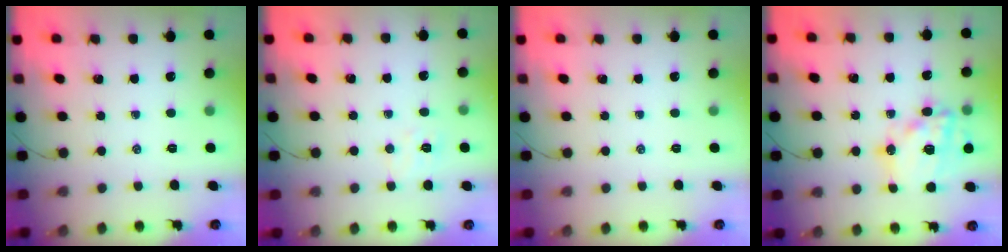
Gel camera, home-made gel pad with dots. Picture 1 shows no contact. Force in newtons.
{"total": 5.5, "press": 5.3, "slide": 1.3}
{"total": 0.0}
{"total": 18.0, "press": 17.6, "slide": 3.9}